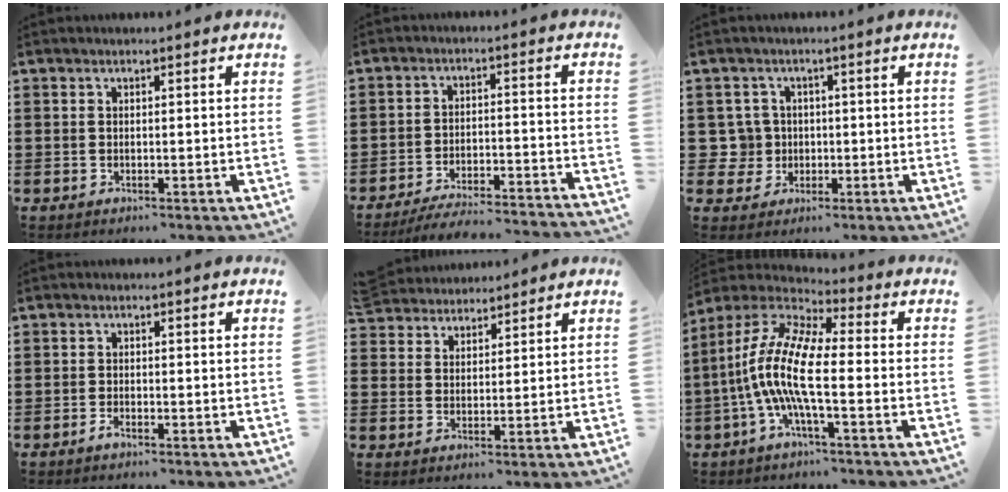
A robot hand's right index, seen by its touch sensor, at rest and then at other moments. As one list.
[{"total": 4.5, "force": [-4.3, 0.0, 1.2], "torque": [-0.022, -0.002, -0.086]}, {"total": 4.4, "force": [-0.2, 4.3, 1.0], "torque": [-0.045, 0.010, -0.006]}, {"total": 1.1, "force": [-0.9, 0.2, 0.7], "torque": [-0.021, -0.009, -0.017]}, {"total": 4.4, "force": [4.2, 1.3, -0.2], "torque": [-0.012, -0.006, 0.083]}, {"total": 11.7, "force": [-2.2, 3.2, 11.1], "torque": [-0.261, -0.020, -0.052]}]